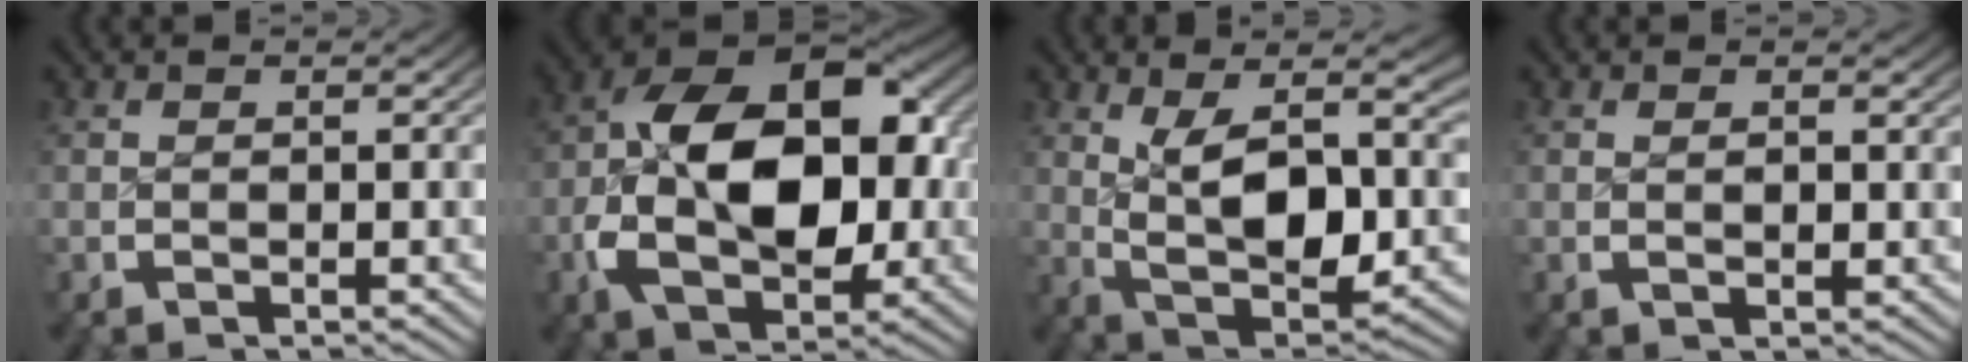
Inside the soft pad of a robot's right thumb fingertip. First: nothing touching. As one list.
[{"total": 16.9, "force": [-1.0, 10.3, 13.4], "torque": [-0.252, -0.037, 0.003]}, {"total": 9.0, "force": [0.7, 4.9, 7.5], "torque": [-0.144, -0.036, 0.029]}, {"total": 0.8, "force": [0.3, 0.3, 0.6], "torque": [-0.013, -0.009, 0.008]}]